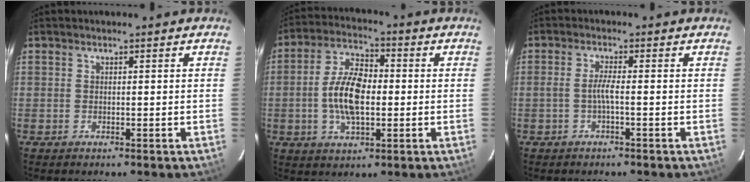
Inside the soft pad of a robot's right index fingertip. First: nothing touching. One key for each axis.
{"total": 11.1, "fx": -1.0, "fy": 5.5, "fz": 9.6, "tx": -0.191, "ty": 0.010, "tz": -0.020}
{"total": 2.2, "fx": -0.8, "fy": -0.3, "fz": 2.1, "tx": -0.043, "ty": 0.001, "tz": -0.016}